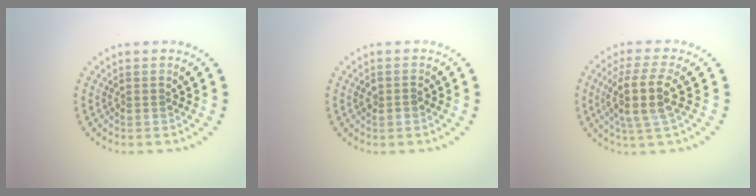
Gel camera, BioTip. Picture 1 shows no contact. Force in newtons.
{"total": 1.0, "press": 0.9, "slide": 0.4}
{"total": 4.2, "press": 3.5, "slide": 2.2}